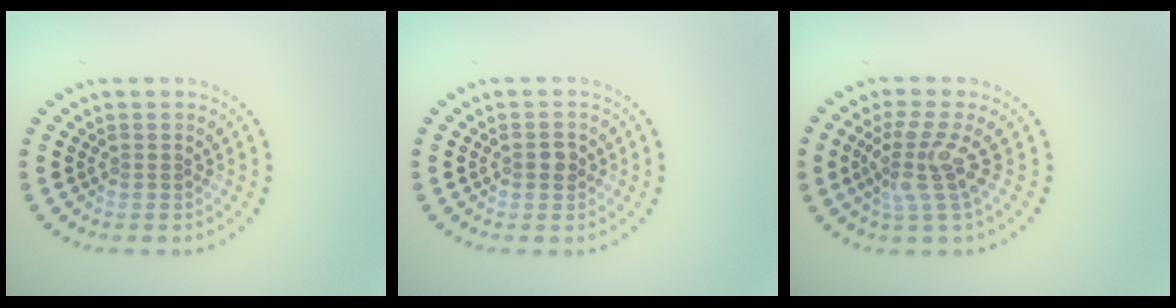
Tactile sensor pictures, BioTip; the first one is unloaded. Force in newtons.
{"total": 1.3, "press": 1.3, "slide": 0.1}
{"total": 3.6, "press": 2.6, "slide": 2.5}